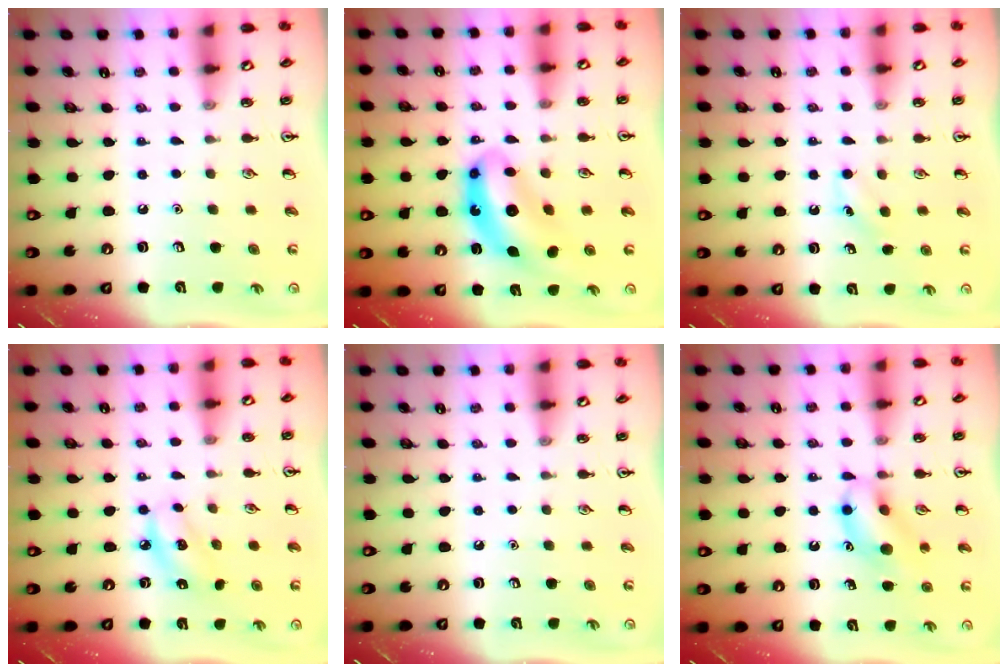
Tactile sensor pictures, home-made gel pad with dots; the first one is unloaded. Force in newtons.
{"total": 10.5, "press": 9.9, "slide": 3.5}
{"total": 3.4, "press": 3.2, "slide": 1.1}
{"total": 5.4, "press": 5.4, "slide": 1.0}
{"total": 0.0}
{"total": 11.8, "press": 11.7, "slide": 1.4}